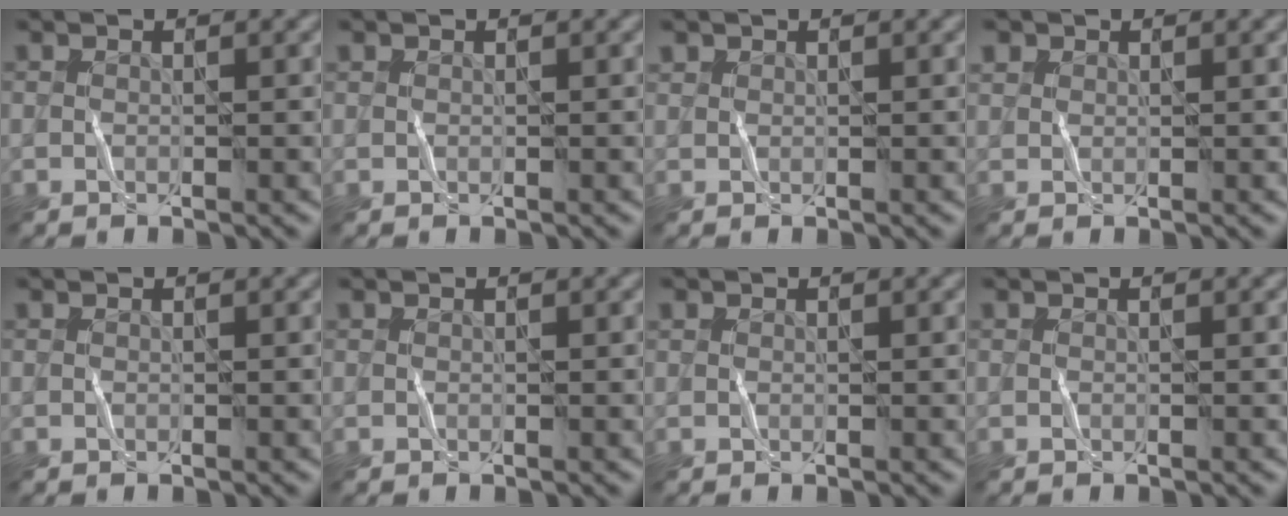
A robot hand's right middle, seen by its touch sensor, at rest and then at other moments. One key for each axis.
{"total": 0.0}
{"total": 0.6, "fx": 0.5, "fy": 0.3, "fz": -0.1, "tx": 0.003, "ty": -0.003, "tz": 0.007}
{"total": 1.7, "fx": 1.2, "fy": 1.1, "fz": 0.5, "tx": -0.003, "ty": 0.008, "tz": 0.007}
{"total": 0.0}
{"total": 0.0}
{"total": 0.0}
{"total": 0.0}